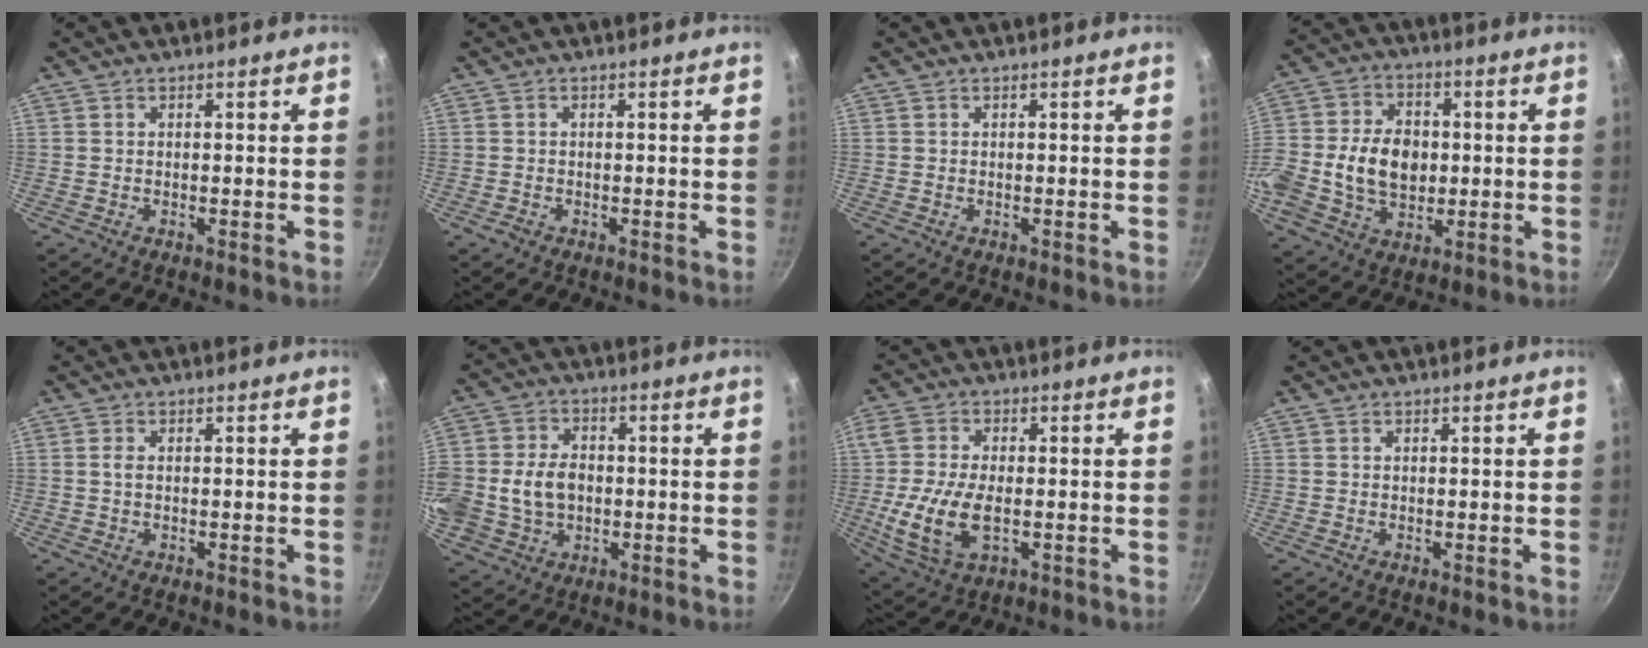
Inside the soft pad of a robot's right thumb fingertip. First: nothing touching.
{"total": 1.1, "force": [-0.6, 0.8, 0.4], "torque": [-0.006, 0.005, -0.009]}
{"total": 0.0}
{"total": 17.4, "force": [-0.6, 13.0, 11.5], "torque": [-0.214, 0.024, -0.013]}
{"total": 1.2, "force": [0.0, 0.7, 1.0], "torque": [-0.021, 0.001, -0.001]}
{"total": 15.2, "force": [-1.0, 12.1, 9.0], "torque": [-0.188, 0.023, -0.013]}
{"total": 12.1, "force": [-1.9, 6.5, 10.0], "torque": [-0.209, -0.007, -0.037]}
{"total": 0.0}